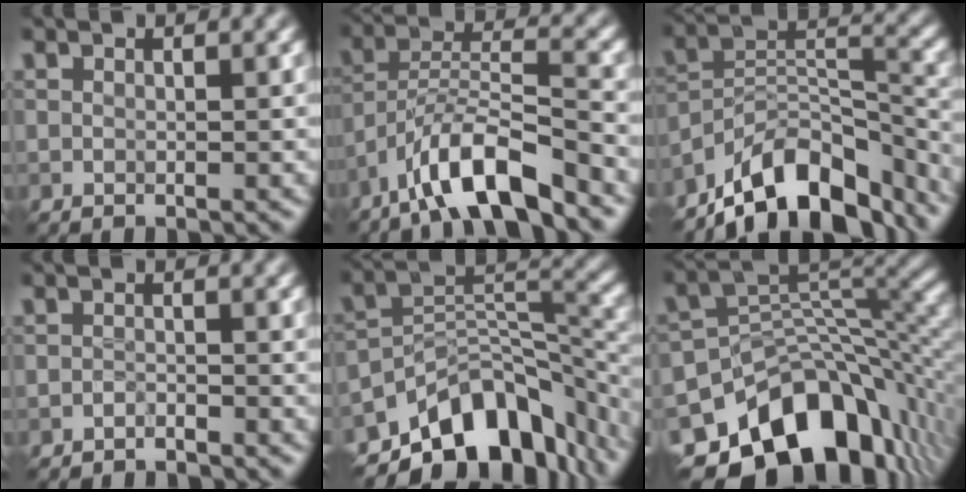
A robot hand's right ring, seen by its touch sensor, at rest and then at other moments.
{"total": 8.1, "force": [-5.9, 1.8, 5.3], "torque": [-0.090, 0.010, -0.108]}
{"total": 11.3, "force": [-8.8, 4.5, 5.5], "torque": [-0.078, 0.011, -0.162]}
{"total": 1.0, "force": [-1.0, 0.1, 0.2], "torque": [-0.001, 0.001, -0.019]}
{"total": 11.3, "force": [-7.3, 6.0, 6.2], "torque": [-0.092, 0.002, -0.132]}
{"total": 13.6, "force": [-6.9, 8.5, 8.0], "torque": [-0.135, -0.006, -0.107]}